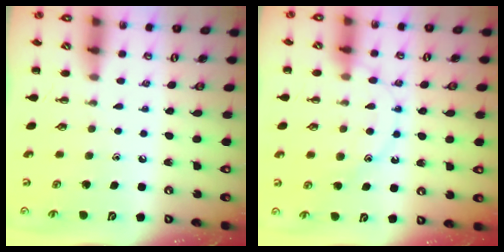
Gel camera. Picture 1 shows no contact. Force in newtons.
{"total": 11.7, "press": 11.7, "slide": 0.7}